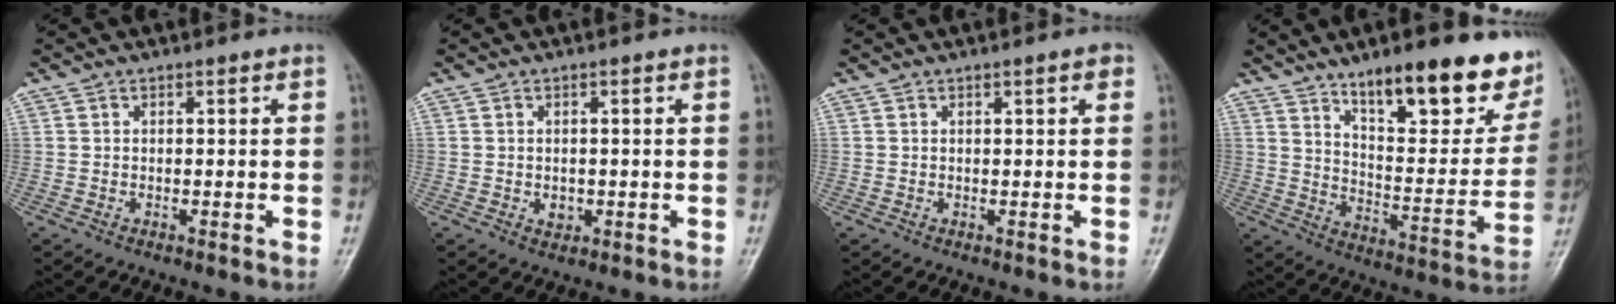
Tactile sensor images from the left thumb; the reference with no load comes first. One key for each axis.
{"total": 1.9, "fx": -0.2, "fy": 1.5, "fz": 1.0, "tx": -0.008, "ty": 0.000, "tz": 0.000}
{"total": 1.4, "fx": 0.7, "fy": 0.3, "fz": 1.2, "tx": -0.016, "ty": 0.001, "tz": 0.007}
{"total": 22.6, "fx": 14.9, "fy": 7.3, "fz": 15.4, "tx": -0.162, "ty": -0.075, "tz": 0.223}